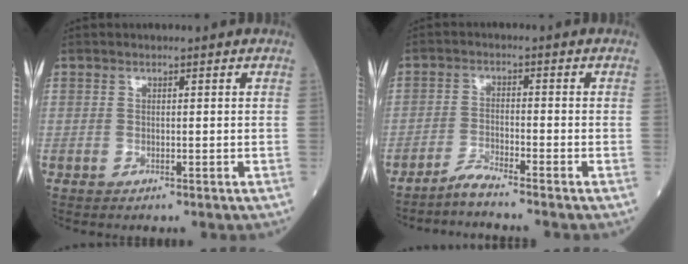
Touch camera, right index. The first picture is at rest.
{"total": 3.2, "force": [-3.0, -1.0, 0.7], "torque": [-0.021, -0.017, -0.062]}